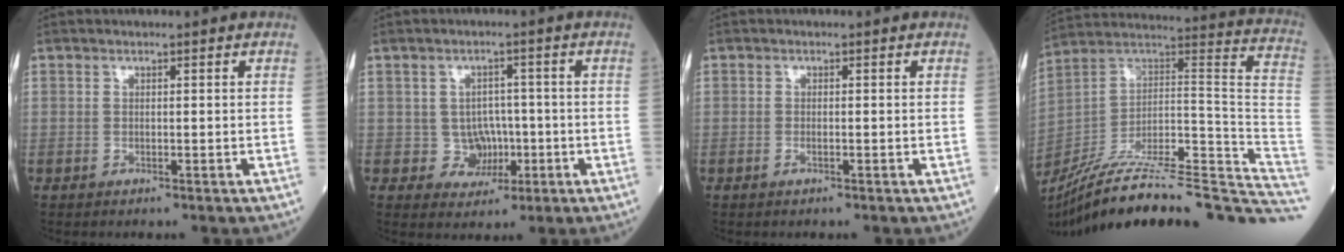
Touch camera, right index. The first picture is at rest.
{"total": 4.3, "force": [-0.7, 4.0, 1.2], "torque": [-0.007, 0.009, -0.005]}
{"total": 0.9, "force": [-0.4, 0.1, 0.7], "torque": [-0.019, -0.001, -0.008]}
{"total": 33.0, "force": [-27.7, 2.2, 17.8], "torque": [-0.170, 0.008, -0.403]}